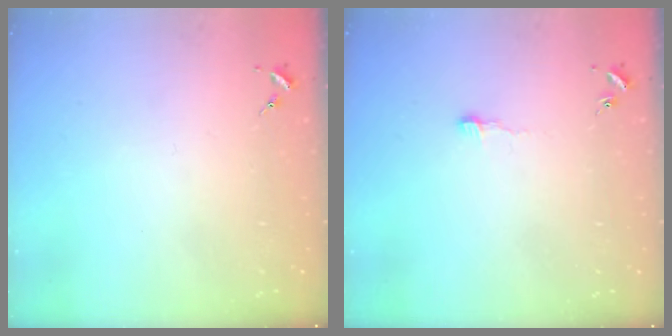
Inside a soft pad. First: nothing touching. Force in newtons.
{"total": 3.0, "press": 3.0, "slide": 0.3}